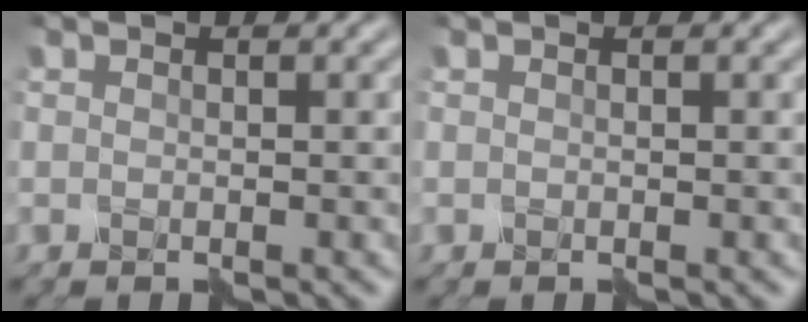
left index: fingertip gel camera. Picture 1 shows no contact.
{"total": 0.0}